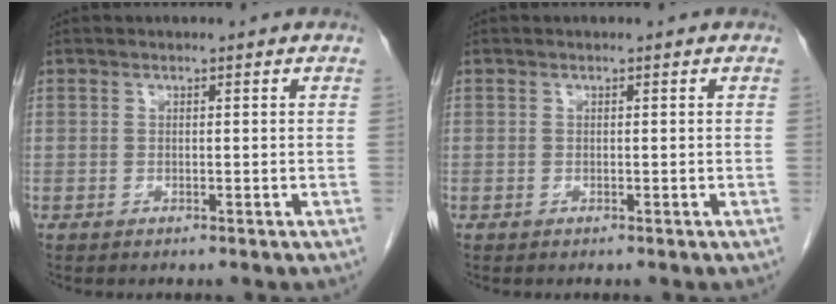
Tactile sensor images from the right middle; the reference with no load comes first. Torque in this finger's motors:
{"motor_torque": [-0.04, -0.01, -0.01, -0.07]}